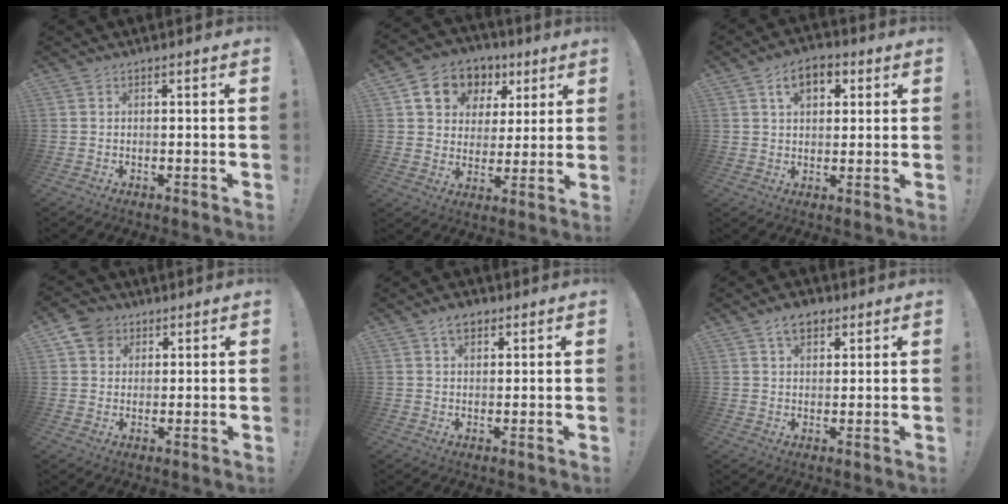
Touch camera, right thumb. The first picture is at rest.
{"total": 12.3, "force": [5.7, 9.8, 4.9], "torque": [-0.077, -0.024, 0.113]}
{"total": 7.9, "force": [3.2, 5.2, 5.1], "torque": [-0.072, 0.004, 0.056]}
{"total": 6.7, "force": [3.3, 5.5, 1.9], "torque": [-0.036, -0.011, 0.064]}
{"total": 4.7, "force": [2.7, 2.9, 2.5], "torque": [-0.035, -0.005, 0.048]}
{"total": 6.3, "force": [3.7, 3.9, 3.2], "torque": [-0.045, -0.009, 0.065]}